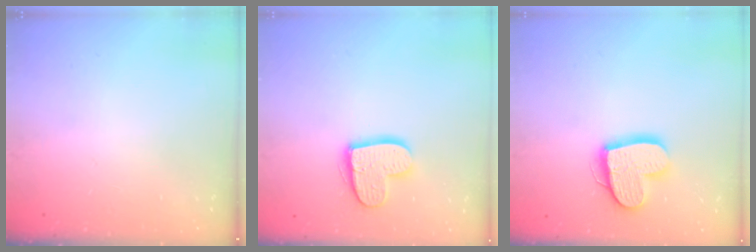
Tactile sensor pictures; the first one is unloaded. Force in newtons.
{"total": 13.1, "press": 13.1, "slide": 0.9}
{"total": 15.0, "press": 15.0, "slide": 1.1}